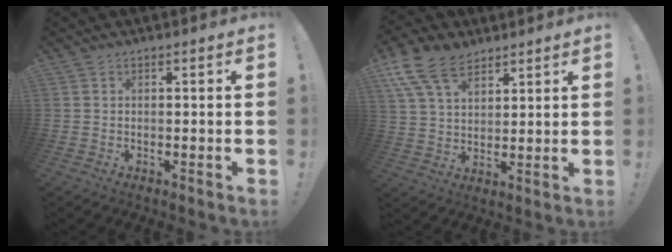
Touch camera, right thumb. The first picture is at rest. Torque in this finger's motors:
{"motor_torque": [0.30, 0.43, 0.82, 0.33, 0.22]}